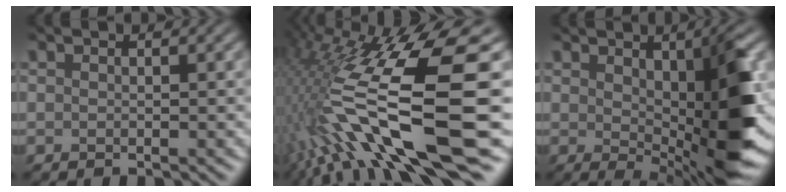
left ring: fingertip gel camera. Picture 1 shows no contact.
{"total": 14.7, "force": [-2.9, 3.8, 13.9], "torque": [-0.282, 0.002, -0.040]}
{"total": 9.1, "force": [0.0, 3.4, 8.5], "torque": [-0.126, -0.015, 0.012]}